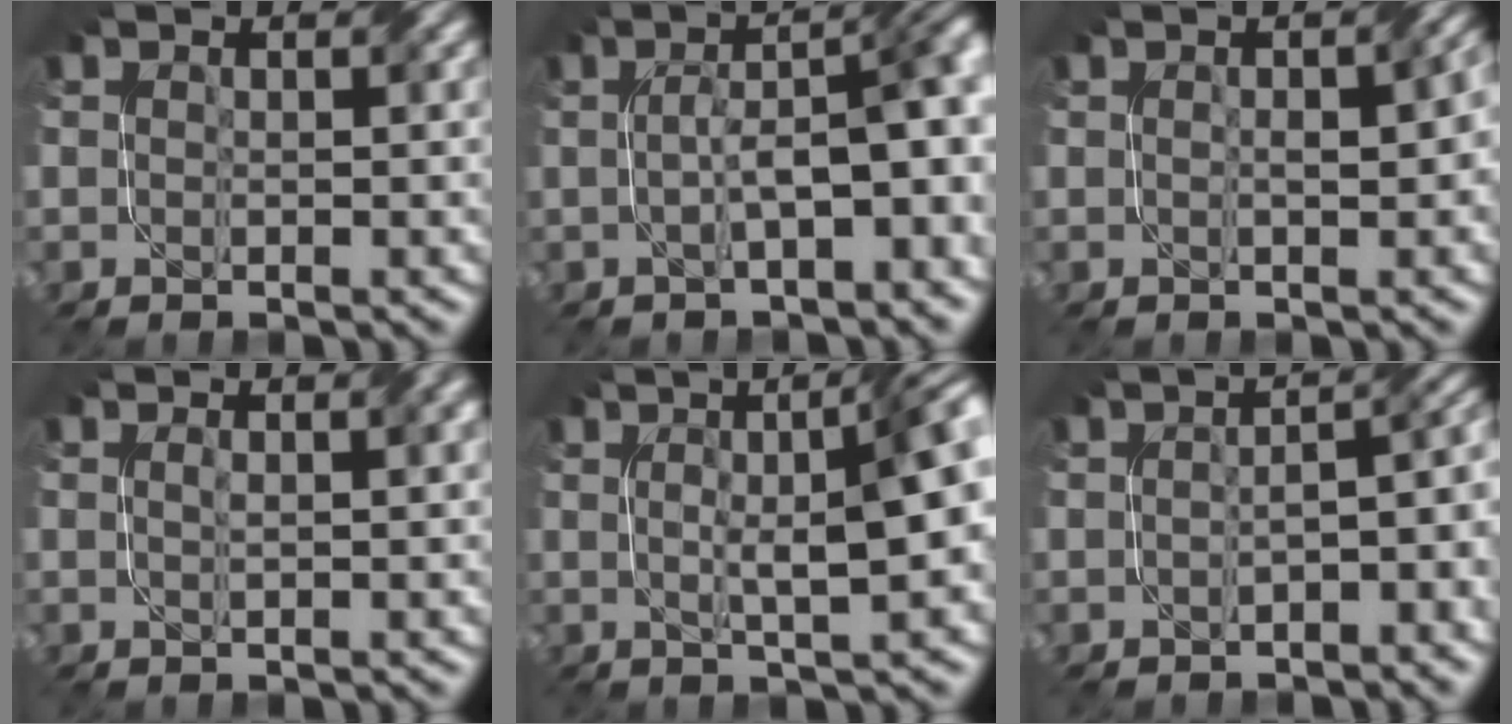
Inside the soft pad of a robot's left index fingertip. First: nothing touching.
{"total": 7.4, "force": [-0.6, 2.6, 7.0], "torque": [-0.107, 0.015, -0.009]}
{"total": 3.8, "force": [0.0, 1.2, 3.6], "torque": [-0.040, 0.004, 0.005]}
{"total": 1.3, "force": [0.4, 0.1, 1.2], "torque": [-0.020, 0.008, 0.005]}
{"total": 9.7, "force": [1.5, 2.6, 9.2], "torque": [-0.090, 0.023, 0.011]}
{"total": 4.6, "force": [-1.4, 1.6, 4.1], "torque": [-0.047, 0.007, -0.024]}